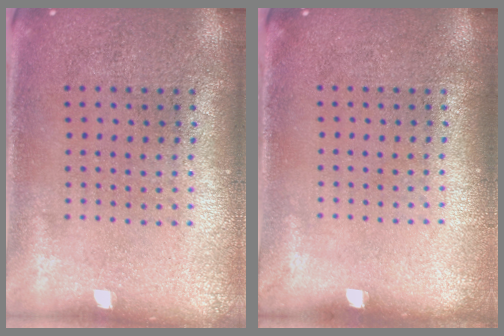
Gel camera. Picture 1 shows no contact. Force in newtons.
{"total": 0.0}